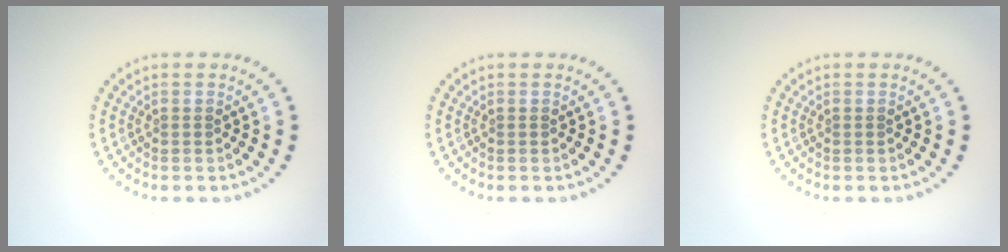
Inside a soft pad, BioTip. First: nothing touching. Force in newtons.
{"total": 0.0}
{"total": 0.0}